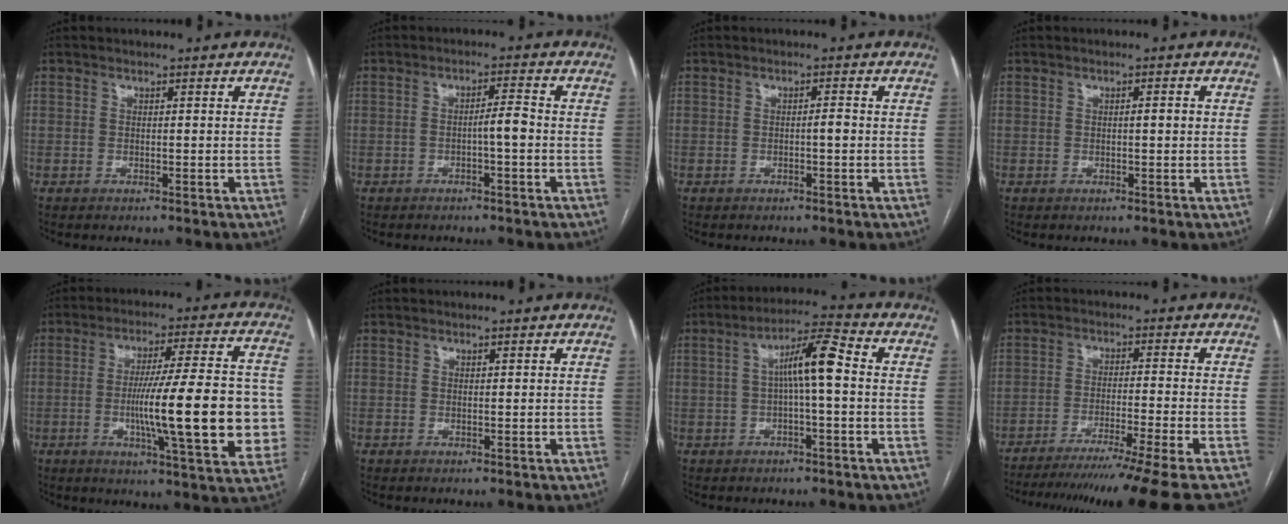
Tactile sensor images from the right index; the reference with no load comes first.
{"total": 3.0, "force": [-0.9, 0.2, 2.8], "torque": [-0.042, 0.005, -0.017]}
{"total": 1.1, "force": [-0.4, 0.1, 1.1], "torque": [-0.015, 0.002, -0.007]}
{"total": 1.7, "force": [-0.1, 0.3, 1.6], "torque": [-0.025, 0.004, -0.001]}
{"total": 18.7, "force": [-2.7, 2.4, 18.4], "torque": [-0.246, 0.013, -0.033]}
{"total": 0.0}
{"total": 7.5, "force": [0.2, 0.8, 7.4], "torque": [-0.130, 0.024, 0.002]}
{"total": 18.3, "force": [-15.7, -3.4, 8.9], "torque": [-0.100, -0.063, -0.233]}